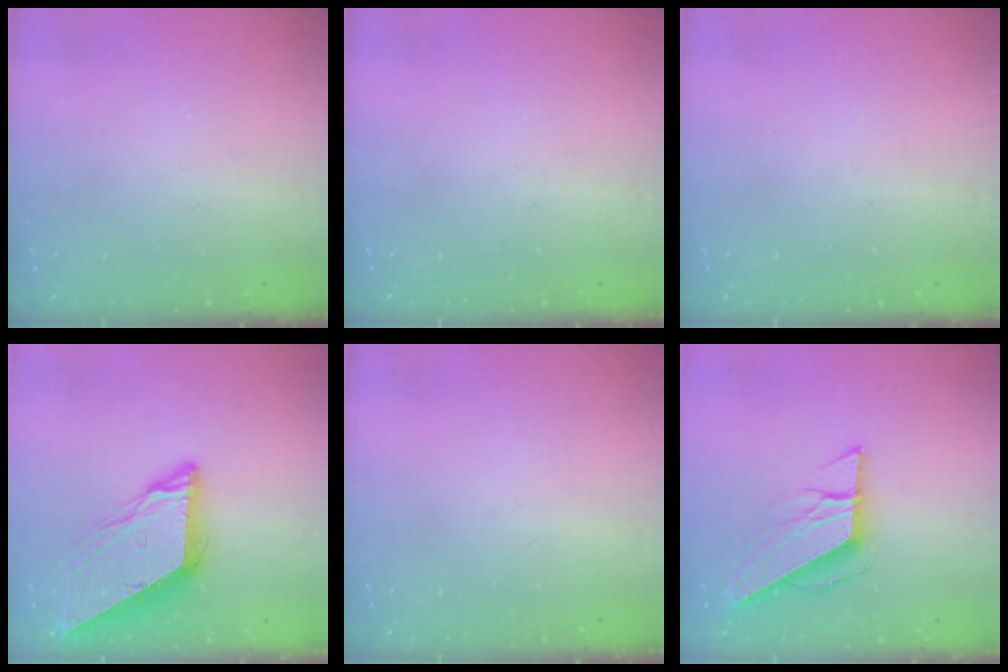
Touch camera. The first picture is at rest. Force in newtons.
{"total": 0.0}
{"total": 0.0}
{"total": 10.0, "press": 10.0, "slide": 0.8}
{"total": 0.0}
{"total": 11.1, "press": 11.0, "slide": 1.2}